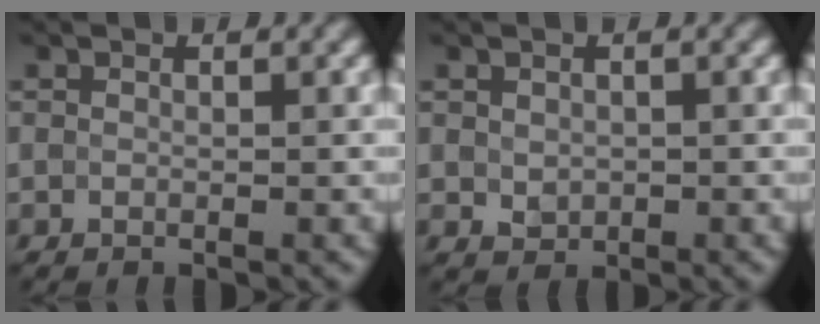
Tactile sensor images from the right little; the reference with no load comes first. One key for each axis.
{"total": 1.6, "fx": -0.3, "fy": 1.5, "fz": 0.4, "tx": -0.011, "ty": 0.000, "tz": 0.001}